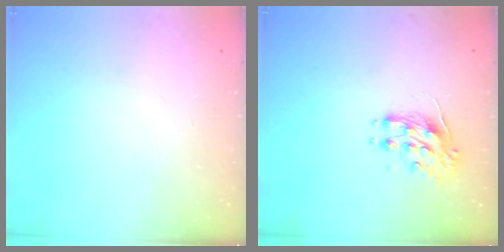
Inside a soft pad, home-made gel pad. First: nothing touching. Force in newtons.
{"total": 8.4, "press": 8.3, "slide": 0.4}